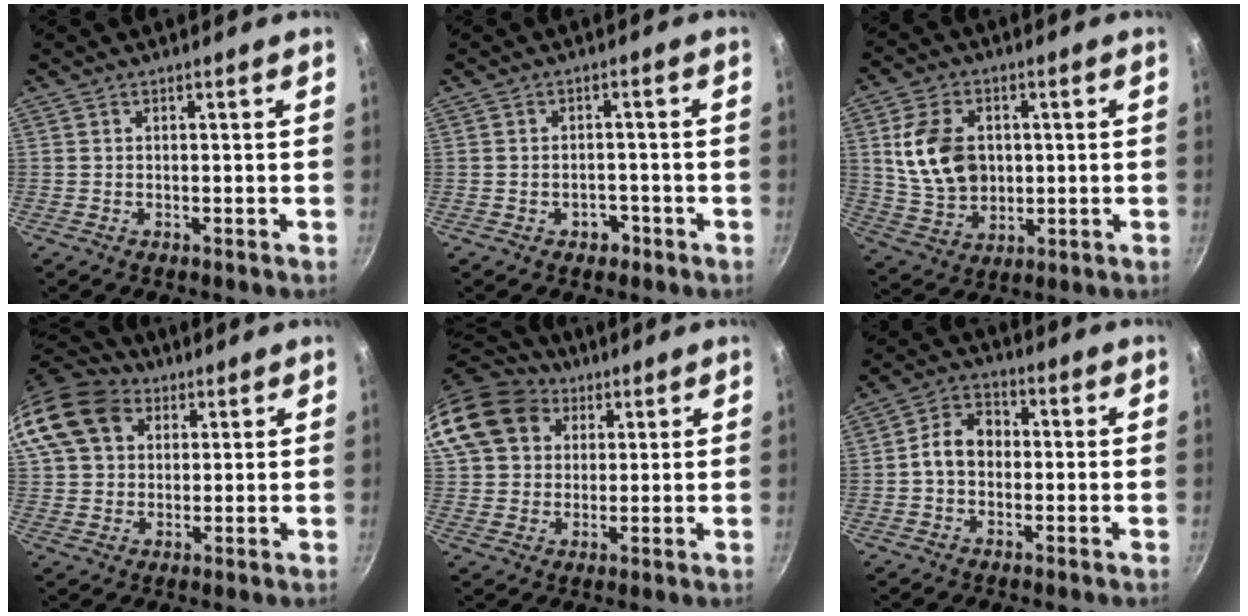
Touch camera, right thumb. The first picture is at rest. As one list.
[{"total": 2.9, "force": [-1.5, 2.1, 1.3], "torque": [-0.004, 0.018, -0.014]}, {"total": 13.2, "force": [1.9, 9.8, 8.6], "torque": [-0.141, -0.007, 0.043]}, {"total": 16.9, "force": [6.4, 12.9, 9.0], "torque": [-0.174, 0.022, 0.109]}, {"total": 17.3, "force": [7.1, 13.7, 8.0], "torque": [-0.152, 0.018, 0.126]}, {"total": 7.8, "force": [-0.1, 6.0, 5.0], "torque": [-0.061, 0.026, -0.017]}]